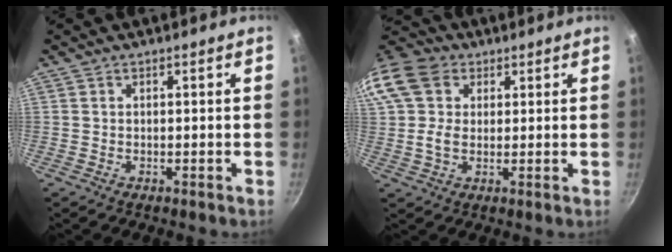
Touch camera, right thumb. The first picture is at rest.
{"total": 16.3, "force": [5.0, 12.5, 9.2], "torque": [-0.201, 0.025, 0.080]}